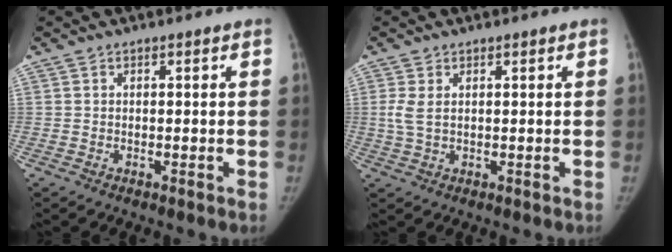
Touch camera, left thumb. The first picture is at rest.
{"total": 3.1, "force": [0.9, 1.5, 2.5], "torque": [-0.062, 0.002, 0.024]}